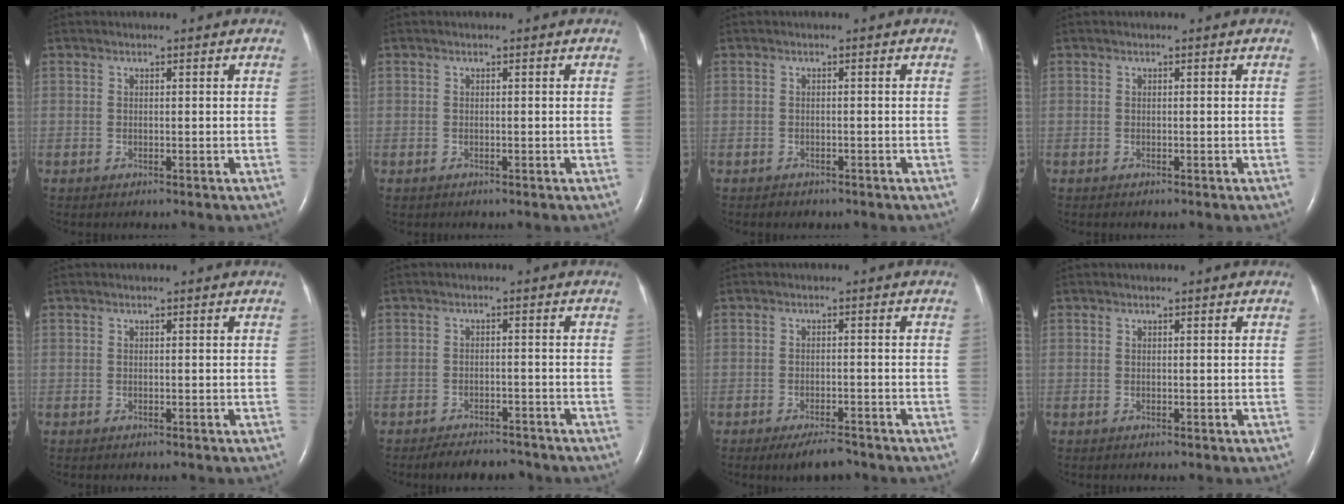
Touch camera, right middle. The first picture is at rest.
{"total": 0.0}
{"total": 1.1, "force": [-0.9, 0.7, 0.1], "torque": [-0.006, 0.000, -0.012]}
{"total": 0.0}
{"total": 0.0}
{"total": 6.0, "force": [-5.5, 1.8, 1.5], "torque": [-0.022, -0.005, -0.079]}
{"total": 4.5, "force": [-3.7, 1.1, 2.4], "torque": [-0.041, -0.004, -0.058]}
{"total": 0.0}